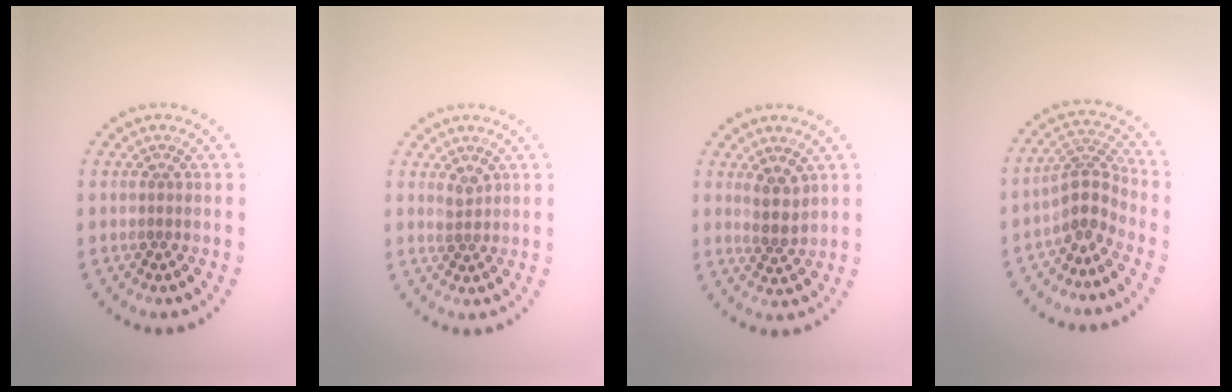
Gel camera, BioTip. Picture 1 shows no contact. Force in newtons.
{"total": 1.1, "press": 0.9, "slide": 0.6}
{"total": 2.2, "press": 1.9, "slide": 1.1}
{"total": 3.3, "press": 2.5, "slide": 2.1}